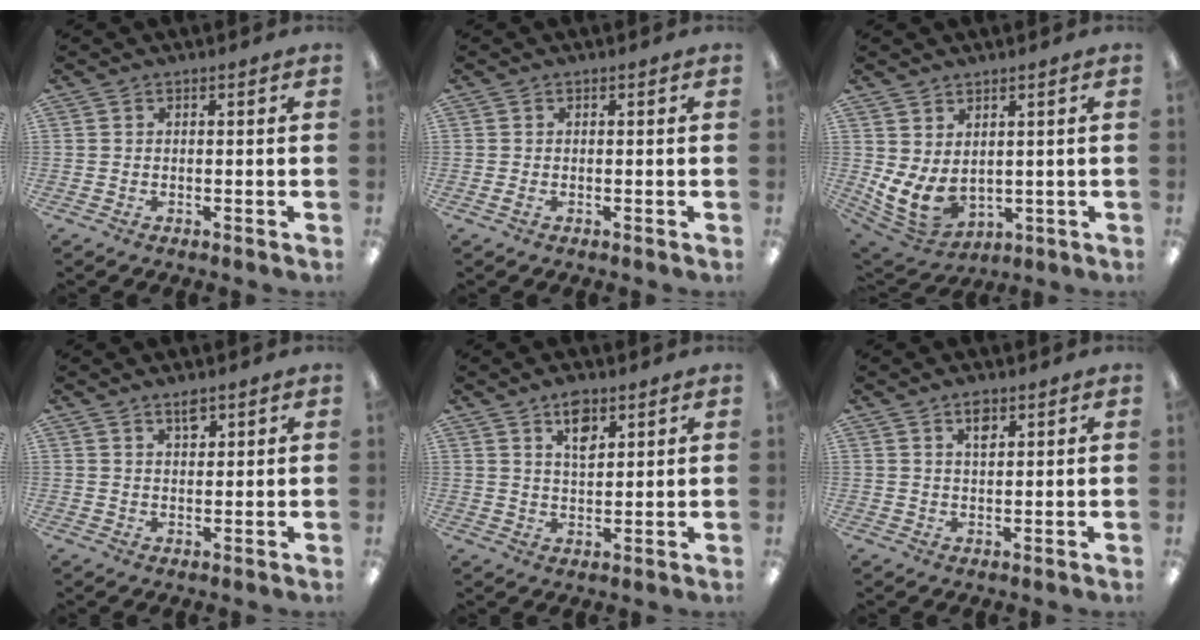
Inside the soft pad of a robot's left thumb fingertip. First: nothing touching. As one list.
[{"total": 1.0, "force": [0.0, 0.4, 0.9], "torque": [-0.007, -0.003, -0.003]}, {"total": 8.5, "force": [0.8, 5.8, 6.2], "torque": [-0.132, -0.015, 0.024]}, {"total": 3.5, "force": [2.5, 1.5, 1.9], "torque": [-0.025, -0.005, 0.043]}, {"total": 6.7, "force": [4.2, 3.2, 4.1], "torque": [-0.051, -0.018, 0.069]}, {"total": 3.9, "force": [2.5, 1.7, 2.5], "torque": [-0.040, -0.003, 0.040]}]